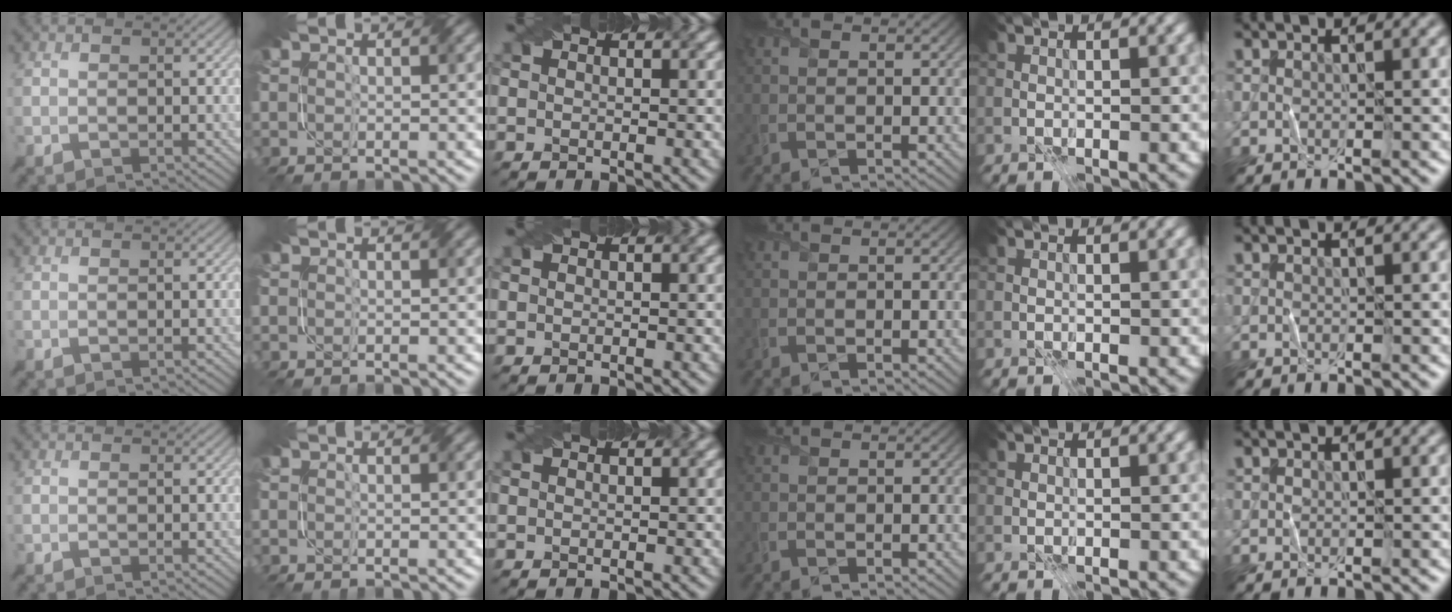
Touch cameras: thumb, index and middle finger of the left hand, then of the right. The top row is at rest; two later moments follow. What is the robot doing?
{"motion": "fold", "object": "file"}